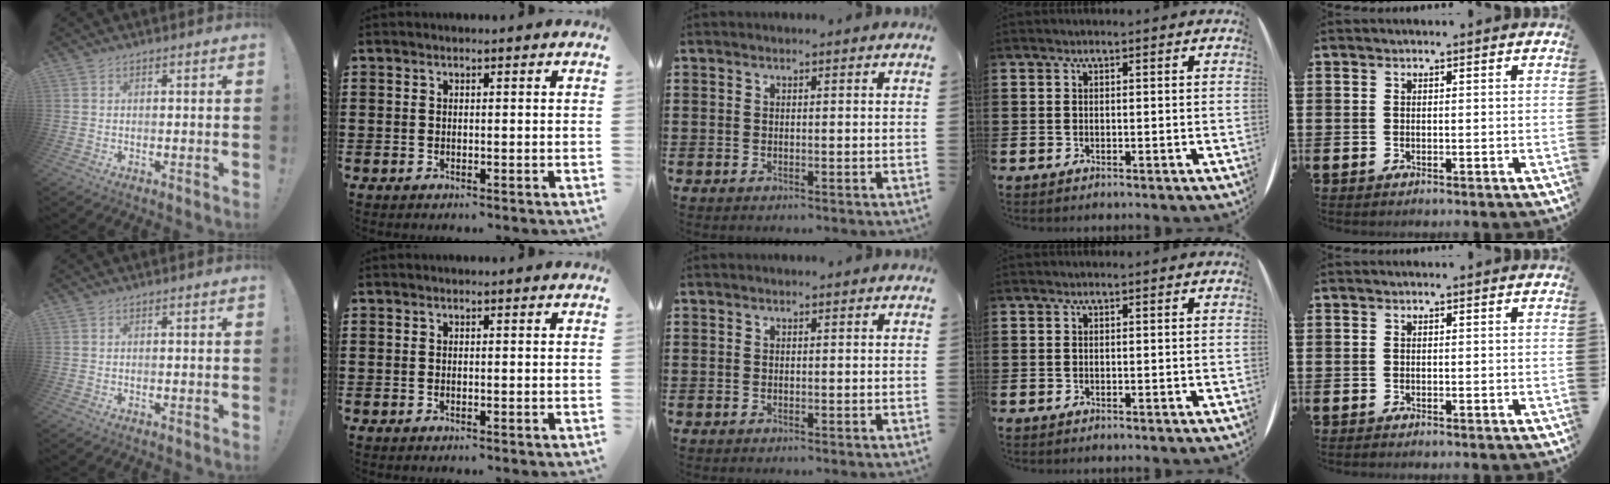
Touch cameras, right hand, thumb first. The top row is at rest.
{}